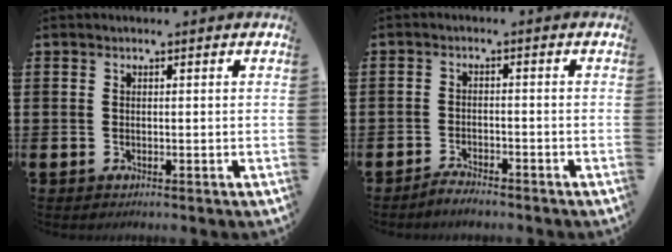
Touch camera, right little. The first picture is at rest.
{"total": 2.0, "force": [-2.0, 0.2, 0.4], "torque": [-0.010, 0.006, -0.041]}